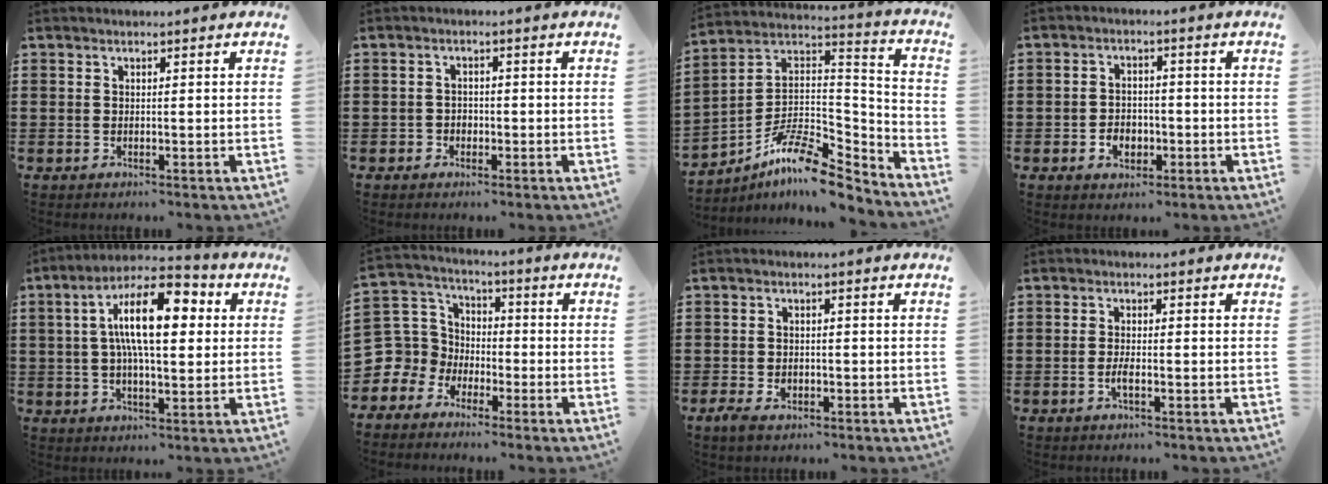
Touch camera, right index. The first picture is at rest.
{"total": 1.5, "force": [-0.7, 1.2, 0.3], "torque": [-0.011, -0.001, -0.016]}
{"total": 11.7, "force": [-8.9, 3.4, 6.7], "torque": [-0.127, 0.023, -0.174]}
{"total": 3.6, "force": [-1.4, 2.7, 1.9], "torque": [-0.031, 0.001, -0.029]}
{"total": 14.1, "force": [3.3, 5.6, 12.5], "torque": [-0.231, 0.007, 0.049]}
{"total": 7.9, "force": [-2.3, 7.5, 1.5], "torque": [-0.084, 0.001, -0.047]}
{"total": 2.0, "force": [-1.0, 1.3, 1.2], "torque": [-0.030, -0.002, -0.022]}
{"total": 1.9, "force": [-0.8, 0.3, 1.7], "torque": [-0.038, -0.002, -0.016]}